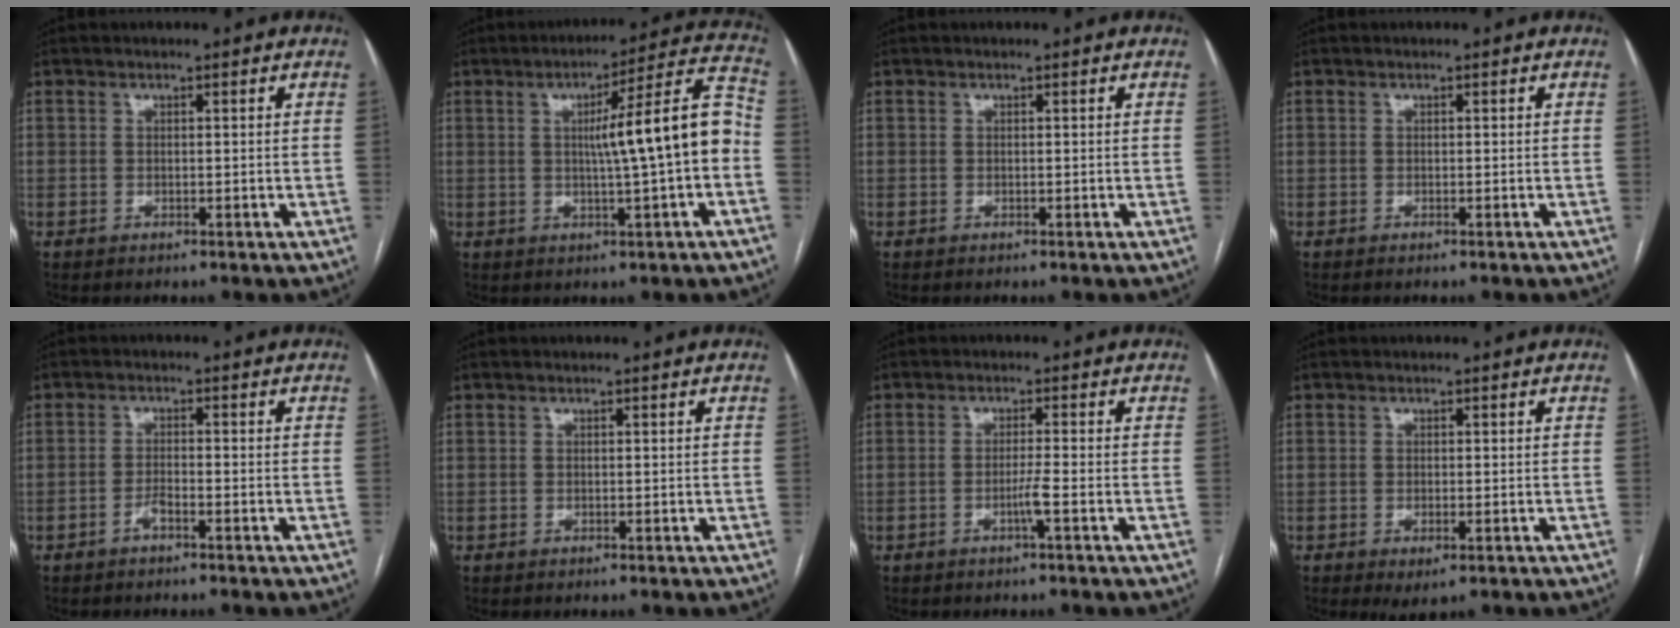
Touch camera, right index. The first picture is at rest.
{"total": 12.3, "force": [-0.6, -0.1, 12.3], "torque": [-0.173, 0.025, -0.012]}
{"total": 0.0}
{"total": 0.0}
{"total": 1.7, "force": [-1.1, 0.2, 1.2], "torque": [-0.023, 0.002, -0.022]}
{"total": 0.0}
{"total": 2.2, "force": [-1.0, -0.6, 1.9], "torque": [-0.035, -0.002, -0.019]}
{"total": 2.6, "force": [-1.2, 0.9, 2.1], "torque": [-0.033, -0.004, -0.010]}